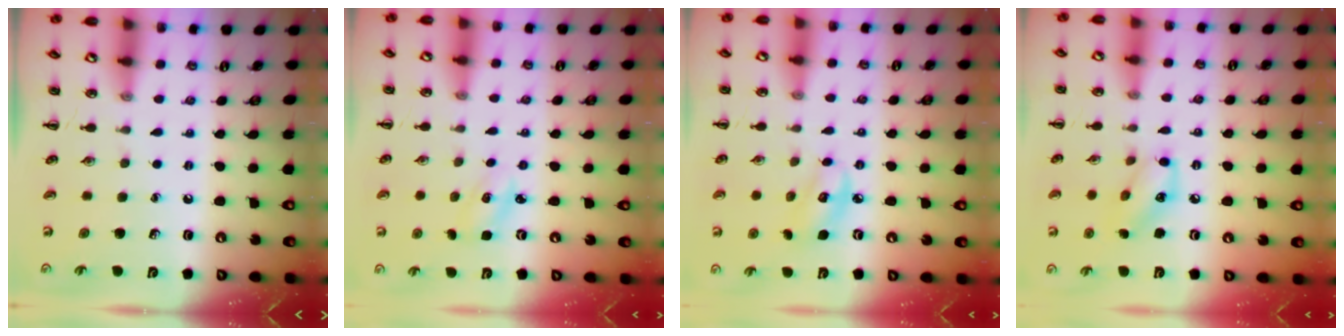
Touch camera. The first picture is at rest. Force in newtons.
{"total": 3.1, "press": 2.9, "slide": 1.0}
{"total": 5.8, "press": 5.8, "slide": 0.6}
{"total": 8.0, "press": 8.0, "slide": 0.4}